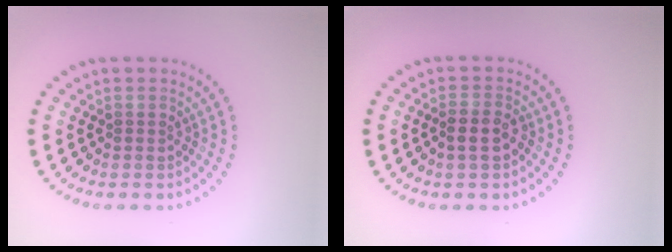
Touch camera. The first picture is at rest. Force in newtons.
{"total": 1.7, "press": 1.6, "slide": 0.5}